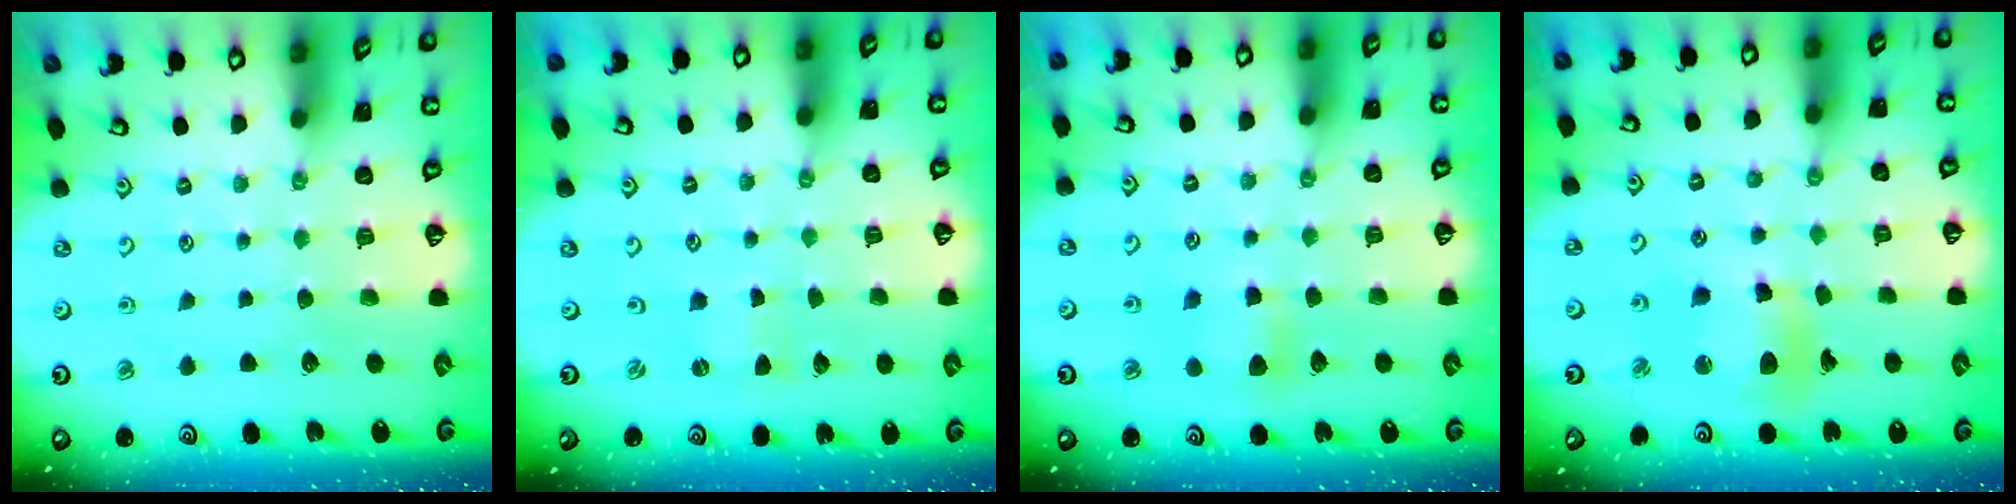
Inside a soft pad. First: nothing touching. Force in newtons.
{"total": 0.0}
{"total": 6.5, "press": 6.5, "slide": 0.7}
{"total": 11.8, "press": 11.5, "slide": 2.5}